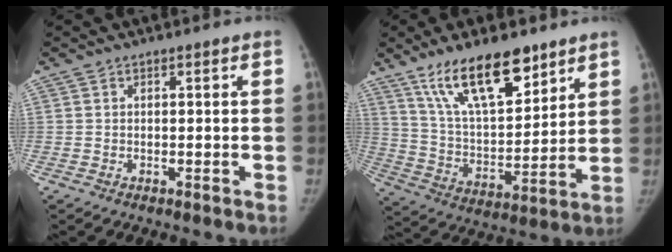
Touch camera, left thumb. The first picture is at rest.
{"total": 17.7, "force": [11.7, 6.7, 11.4], "torque": [-0.161, -0.059, 0.217]}